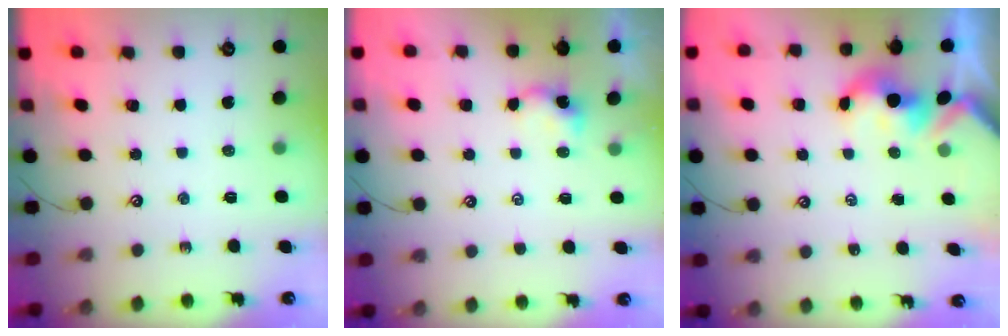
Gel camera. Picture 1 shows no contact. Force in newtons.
{"total": 0.0}
{"total": 2.3, "press": 2.3, "slide": 0.2}